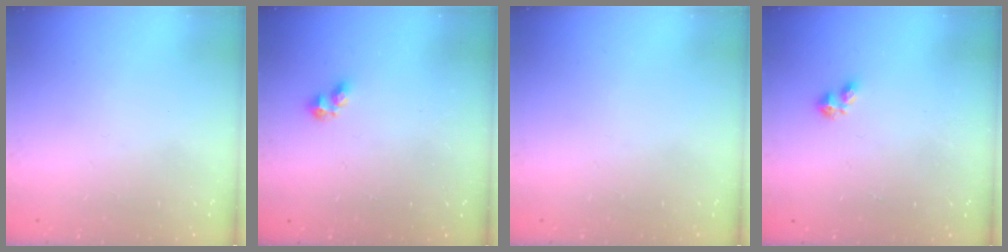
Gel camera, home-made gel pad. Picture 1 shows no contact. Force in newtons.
{"total": 2.8, "press": 2.7, "slide": 0.5}
{"total": 0.0}
{"total": 2.2, "press": 2.2, "slide": 0.4}